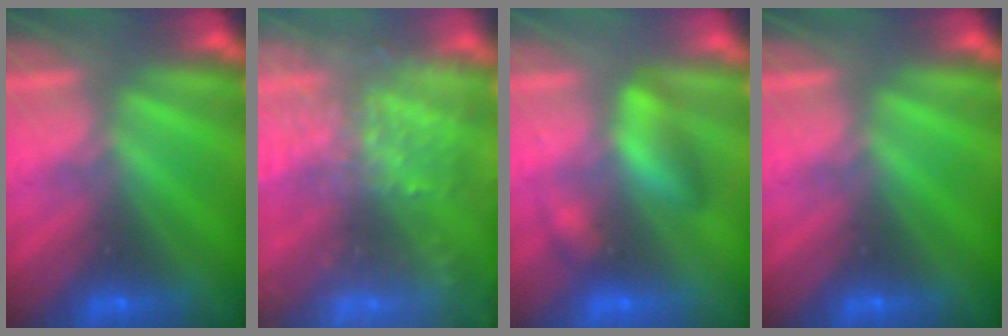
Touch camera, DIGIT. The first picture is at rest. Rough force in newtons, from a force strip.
{"total": 5.9}
{"total": 2.7}
{"total": 0.0}